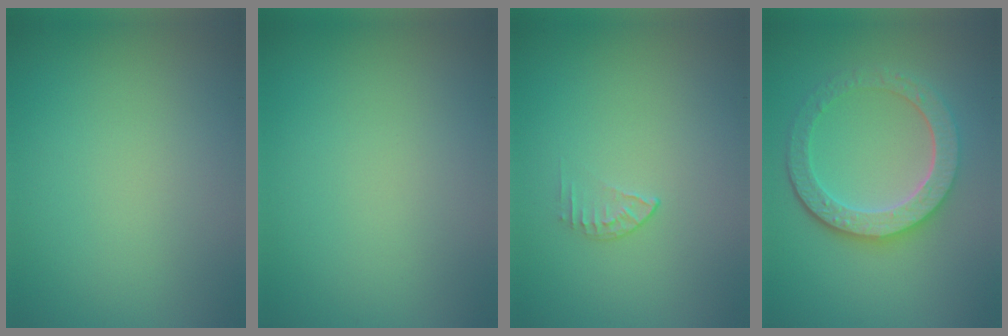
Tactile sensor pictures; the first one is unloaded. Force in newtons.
{"total": 0.0}
{"total": 0.8, "press": 0.6, "slide": 0.6}
{"total": 5.4, "press": 4.4, "slide": 3.0}